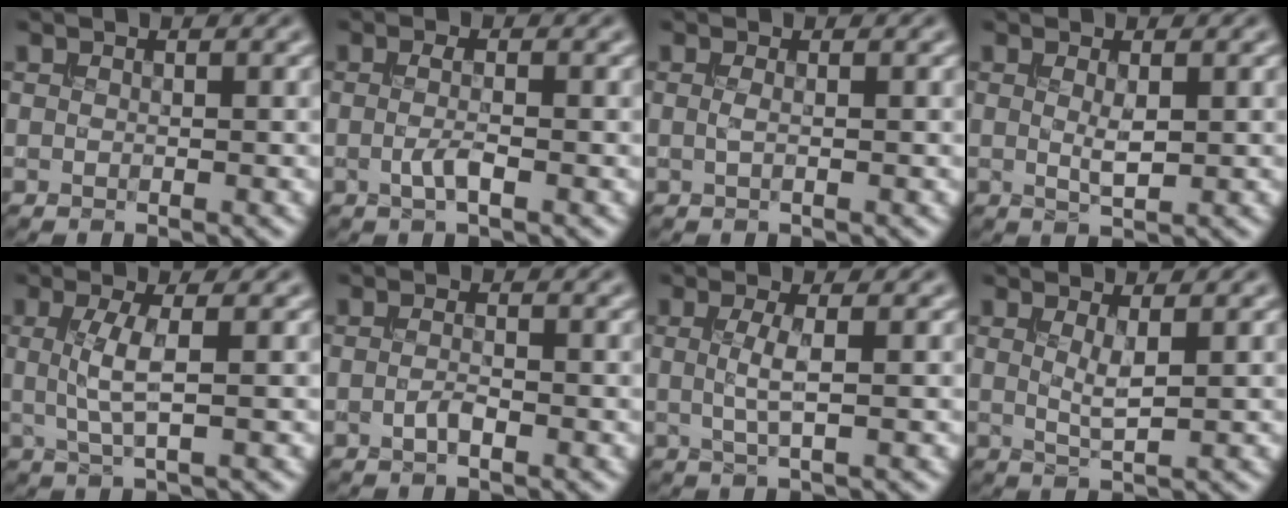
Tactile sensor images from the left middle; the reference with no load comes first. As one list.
[{"total": 1.6, "force": [-0.4, 0.2, 1.6], "torque": [-0.036, 0.000, -0.009]}, {"total": 0.6, "force": [-0.1, 0.0, 0.6], "torque": [-0.017, 0.001, -0.001]}, {"total": 1.5, "force": [0.2, 0.2, 1.5], "torque": [-0.029, -0.004, 0.008]}, {"total": 2.9, "force": [0.2, 0.5, 2.8], "torque": [-0.063, 0.000, 0.004]}, {"total": 1.1, "force": [-0.6, 0.1, 0.9], "torque": [-0.021, 0.000, -0.013]}, {"total": 2.1, "force": [0.0, 0.3, 2.1], "torque": [-0.044, 0.000, 0.000]}, {"total": 1.8, "force": [0.6, 0.2, 1.7], "torque": [-0.032, -0.006, 0.012]}]